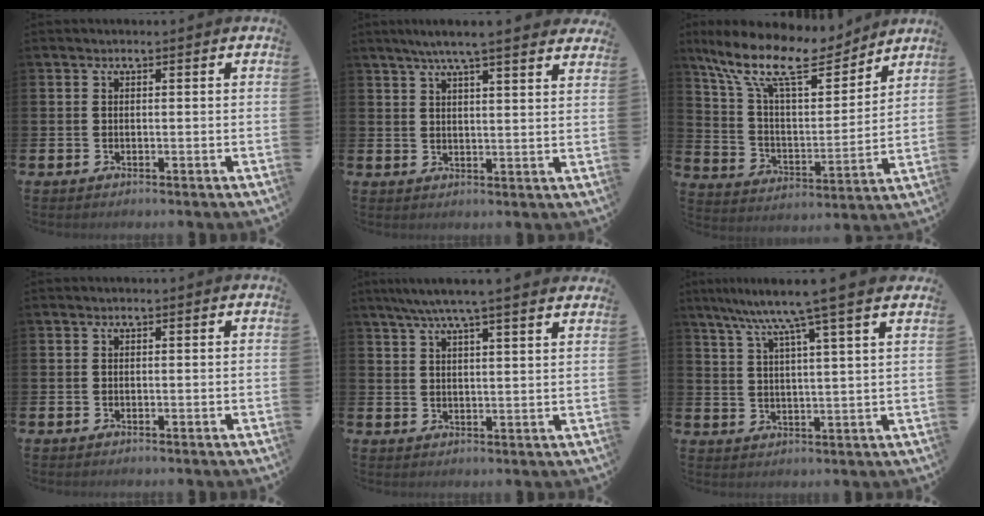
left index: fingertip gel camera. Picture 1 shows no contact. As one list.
[{"total": 5.7, "force": [5.2, -0.1, 2.4], "torque": [-0.059, -0.014, 0.091]}, {"total": 14.2, "force": [11.6, 4.5, 6.9], "torque": [-0.167, -0.065, 0.201]}, {"total": 0.0}, {"total": 5.6, "force": [5.1, -0.5, 2.2], "torque": [-0.058, -0.016, 0.090]}, {"total": 8.5, "force": [7.1, -0.7, 4.8], "torque": [-0.113, -0.034, 0.118]}]